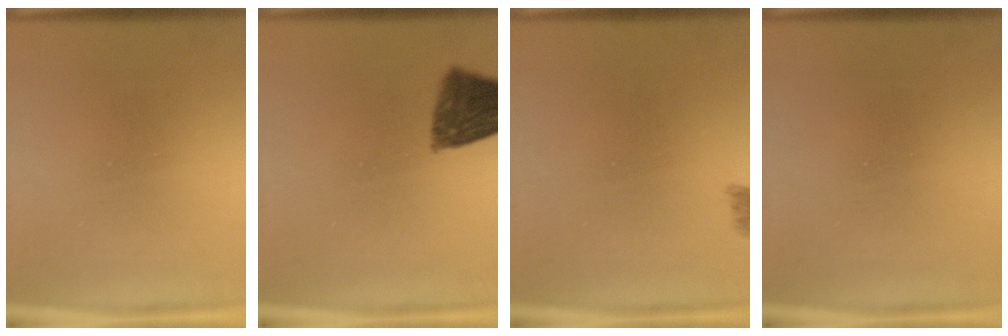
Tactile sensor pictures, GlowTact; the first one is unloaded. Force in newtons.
{"total": 9.9}
{"total": 2.0}
{"total": 0.0}